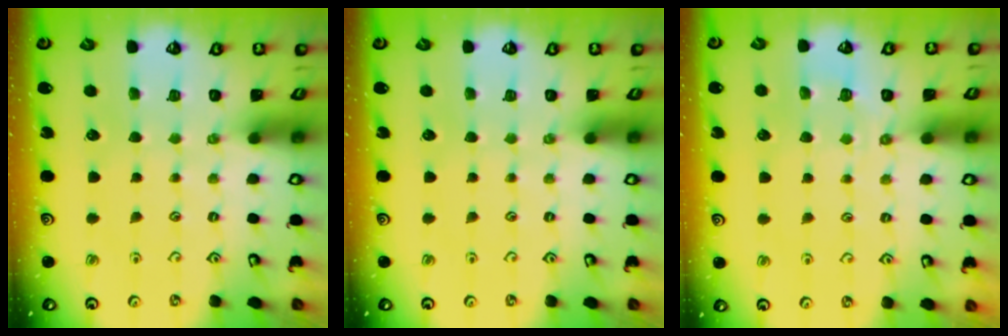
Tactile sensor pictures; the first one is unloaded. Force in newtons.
{"total": 0.0}
{"total": 2.8, "press": 2.5, "slide": 1.3}